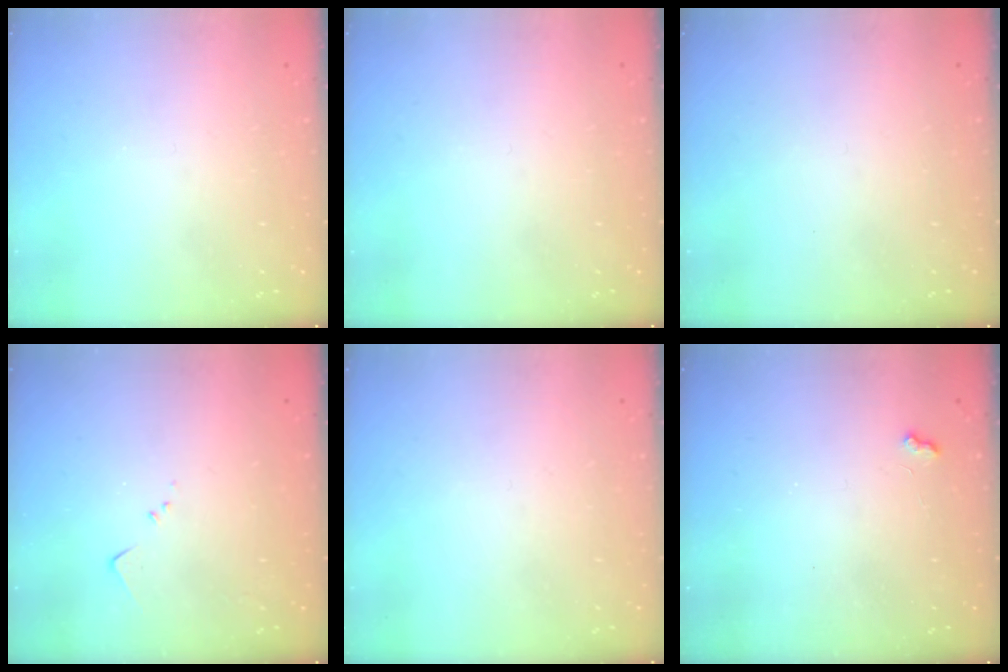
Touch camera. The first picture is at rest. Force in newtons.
{"total": 0.0}
{"total": 0.0}
{"total": 3.6, "press": 3.5, "slide": 0.5}
{"total": 0.0}
{"total": 1.8, "press": 1.8, "slide": 0.4}